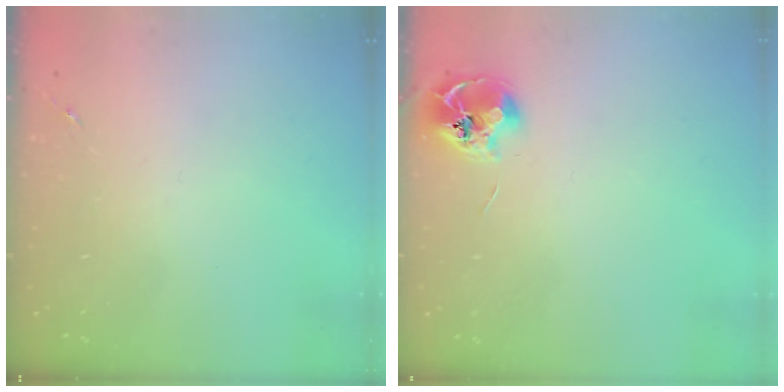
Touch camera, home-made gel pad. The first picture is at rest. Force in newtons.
{"total": 9.0, "press": 8.9, "slide": 0.8}